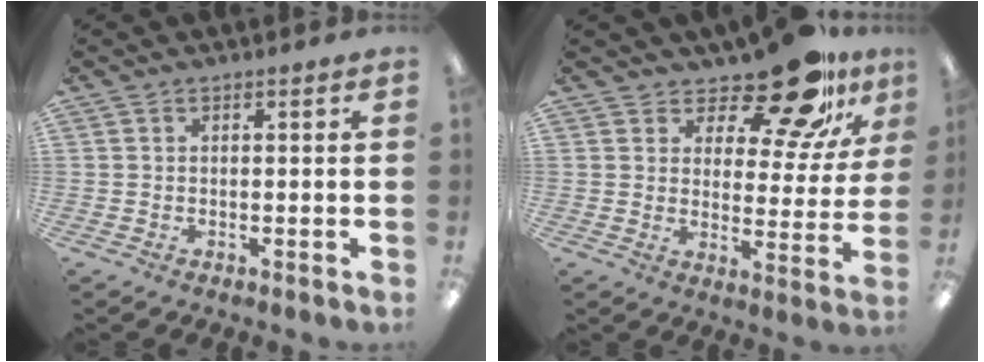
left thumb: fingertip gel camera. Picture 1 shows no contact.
{"total": 16.3, "force": [12.7, 6.0, 8.1], "torque": [-0.125, -0.089, 0.217]}